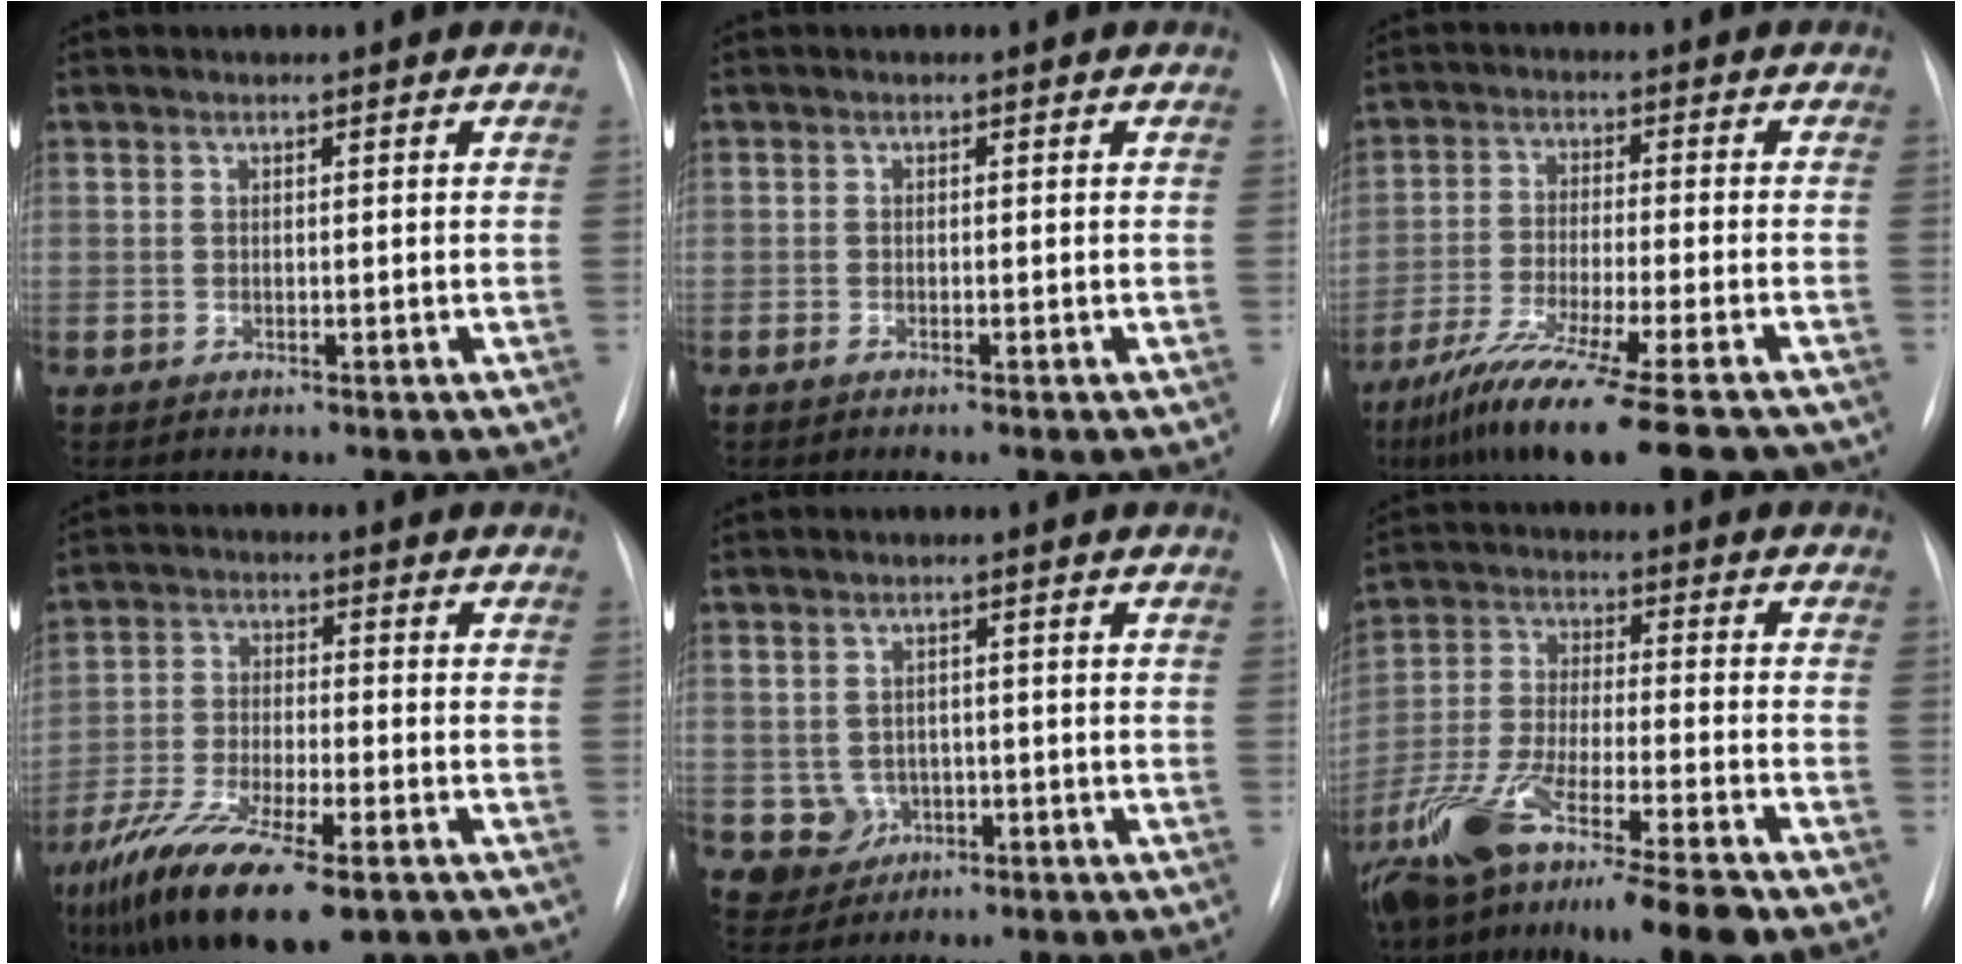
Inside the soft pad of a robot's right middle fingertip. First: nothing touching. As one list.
[{"total": 0.7, "force": [-0.5, 0.0, 0.5], "torque": [-0.012, -0.001, -0.010]}, {"total": 17.1, "force": [-12.9, 0.9, 11.2], "torque": [-0.188, -0.050, -0.210]}, {"total": 14.9, "force": [-9.4, 3.8, 10.9], "torque": [-0.216, -0.035, -0.166]}, {"total": 3.9, "force": [-0.9, 3.8, 0.5], "torque": [-0.006, 0.009, -0.005]}, {"total": 17.2, "force": [-12.4, 1.5, 11.8], "torque": [-0.219, -0.038, -0.221]}]